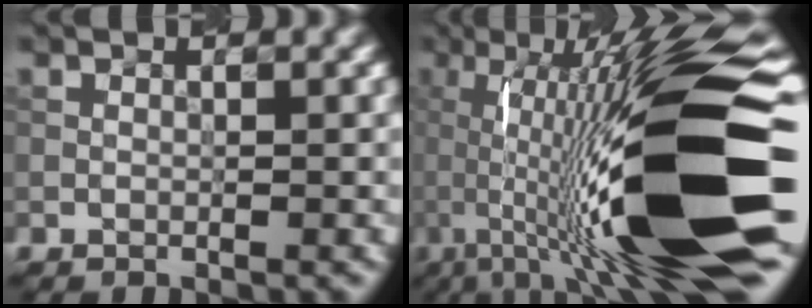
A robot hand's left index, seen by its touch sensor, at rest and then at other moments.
{"total": 17.3, "force": [-1.1, 3.9, 16.8], "torque": [-0.259, 0.028, -0.021]}